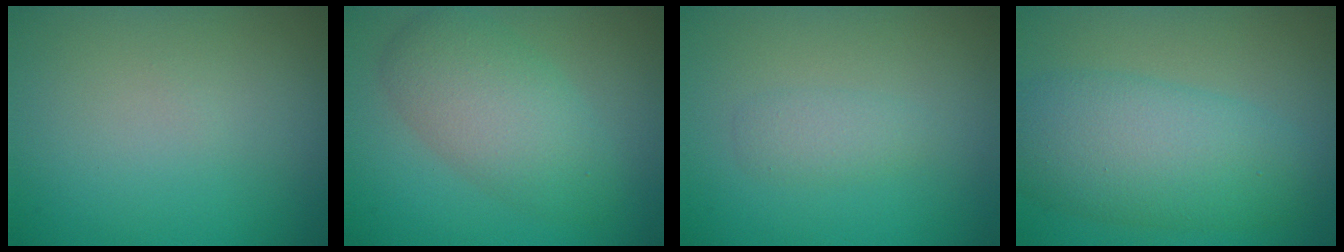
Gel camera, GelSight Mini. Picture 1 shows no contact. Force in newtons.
{"total": 5.2, "press": 5.2, "slide": 0.2}
{"total": 1.4, "press": 1.4, "slide": 0.0}
{"total": 7.5, "press": 7.5, "slide": 0.0}